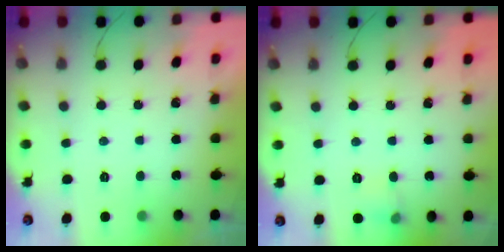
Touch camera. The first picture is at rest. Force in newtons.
{"total": 5.2, "press": 5.0, "slide": 1.3}